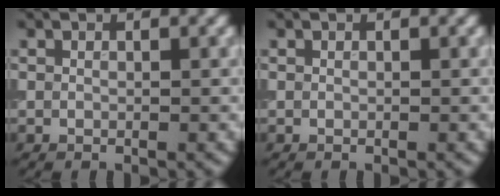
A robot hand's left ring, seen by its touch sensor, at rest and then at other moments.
{"total": 0.0}